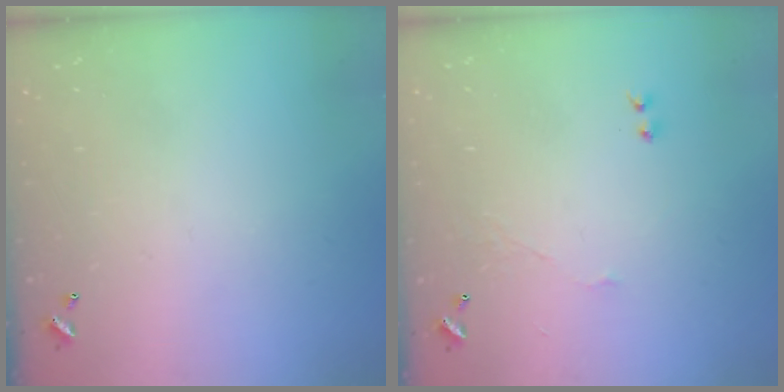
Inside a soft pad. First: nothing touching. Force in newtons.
{"total": 2.4, "press": 2.3, "slide": 0.6}